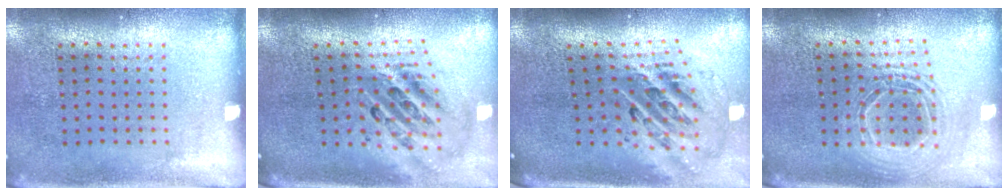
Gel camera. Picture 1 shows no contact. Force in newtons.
{"total": 2.5, "press": 1.8, "slide": 1.8}
{"total": 2.2, "press": 1.6, "slide": 1.5}
{"total": 1.8, "press": 1.4, "slide": 1.0}